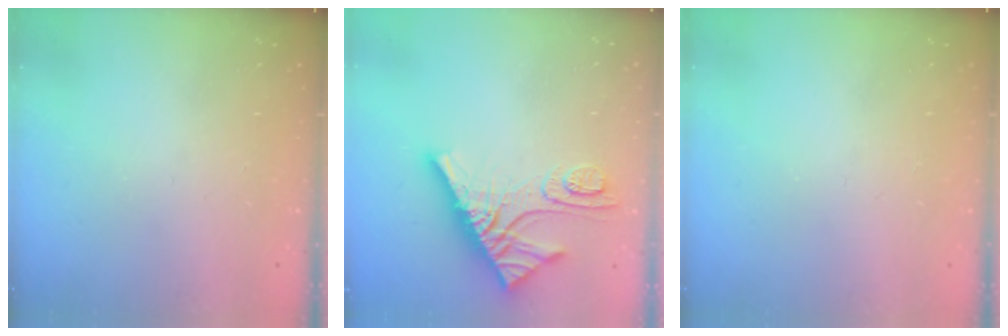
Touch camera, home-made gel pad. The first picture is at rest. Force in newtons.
{"total": 13.5, "press": 13.4, "slide": 1.3}
{"total": 0.0}